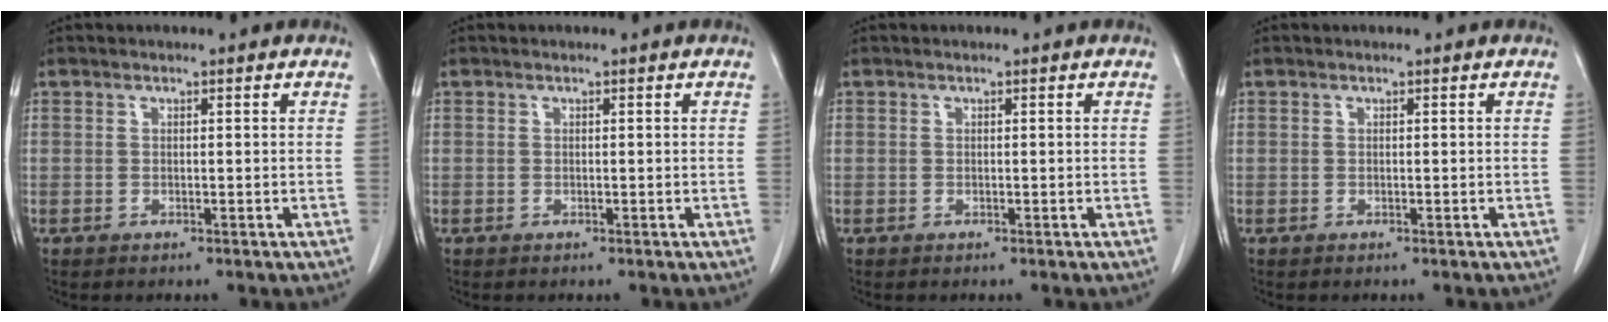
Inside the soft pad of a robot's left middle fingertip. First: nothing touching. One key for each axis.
{"total": 0.0}
{"total": 0.0}
{"total": 0.0}